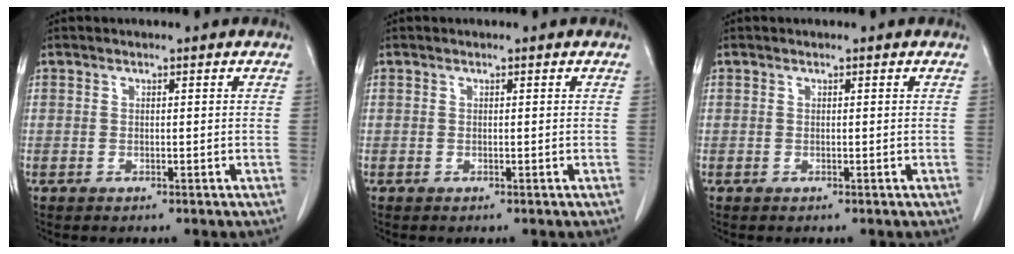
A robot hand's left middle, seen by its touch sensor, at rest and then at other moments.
{"total": 0.0}
{"total": 0.0}